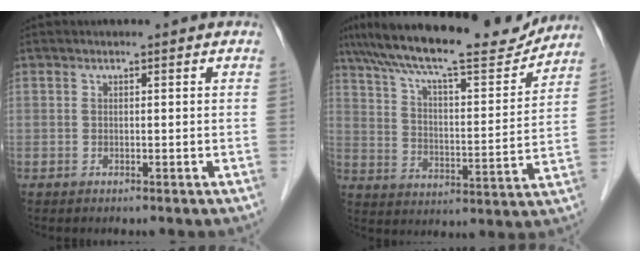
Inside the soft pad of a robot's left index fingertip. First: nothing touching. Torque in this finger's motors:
{"motor_torque": [0.53, -1.07, 0.68, 0.15]}